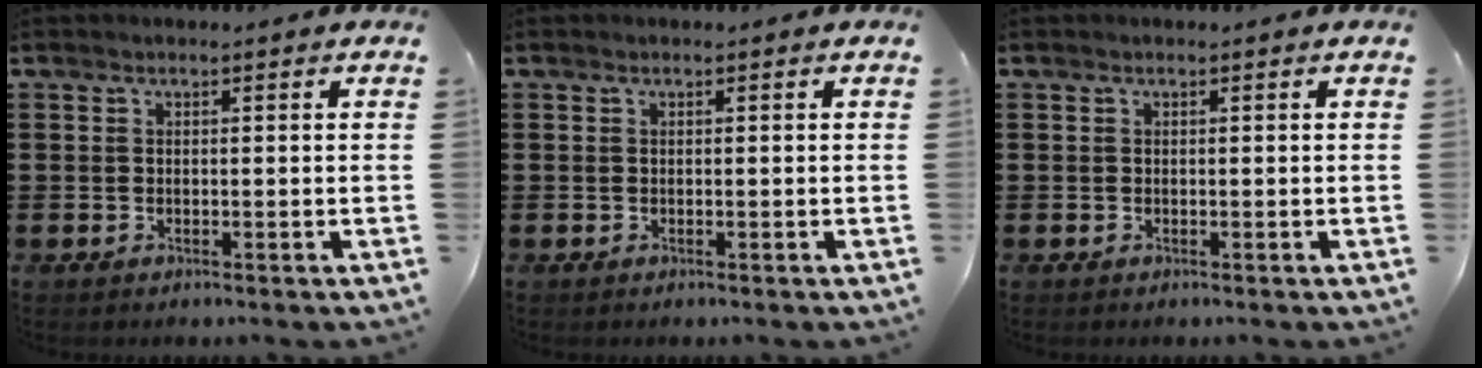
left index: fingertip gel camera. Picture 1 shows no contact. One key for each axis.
{"total": 0.0}
{"total": 0.0}